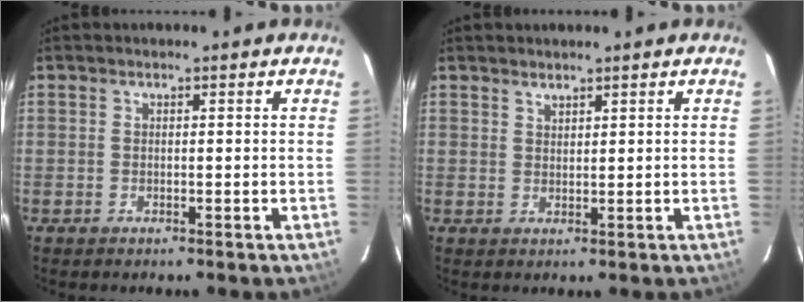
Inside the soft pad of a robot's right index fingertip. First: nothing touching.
{"total": 1.4, "force": [1.3, 0.5, 0.3], "torque": [-0.003, 0.003, 0.024]}